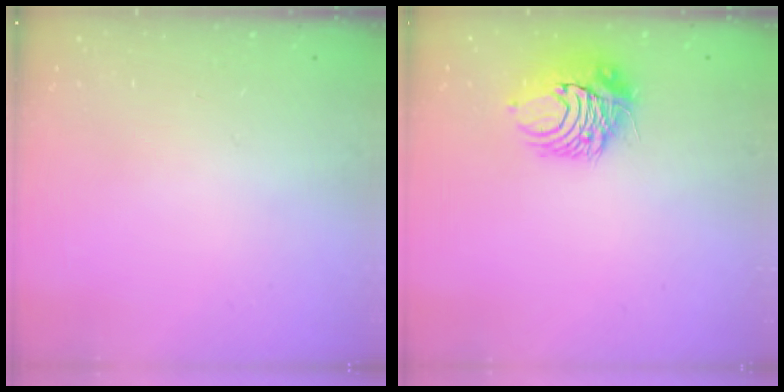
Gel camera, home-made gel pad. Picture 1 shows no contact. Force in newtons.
{"total": 11.3, "press": 11.2, "slide": 0.6}